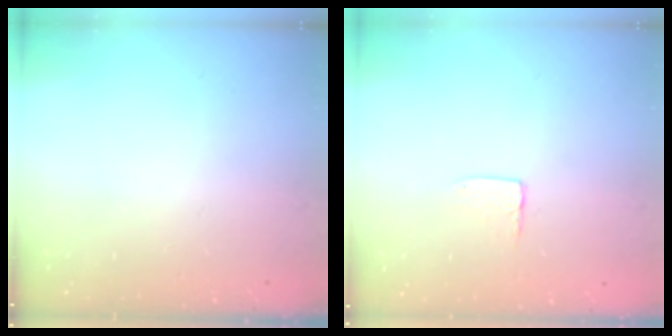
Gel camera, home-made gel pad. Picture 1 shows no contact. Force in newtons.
{"total": 3.6, "press": 3.6, "slide": 0.3}